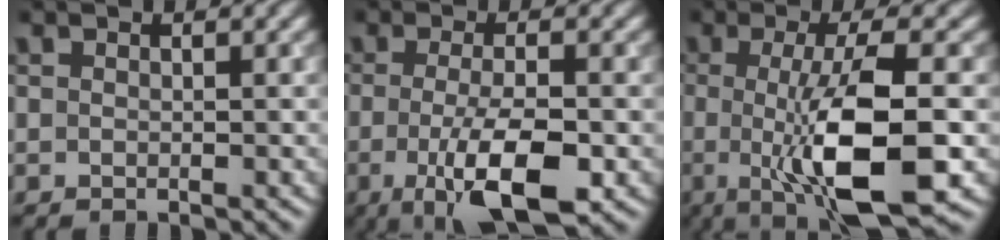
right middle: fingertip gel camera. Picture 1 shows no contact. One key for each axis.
{"total": 7.1, "fx": -2.0, "fy": 2.1, "fz": 6.4, "tx": -0.114, "ty": -0.009, "tz": -0.032}
{"total": 10.0, "fx": -1.4, "fy": 2.6, "fz": 9.5, "tx": -0.145, "ty": -0.015, "tz": -0.021}